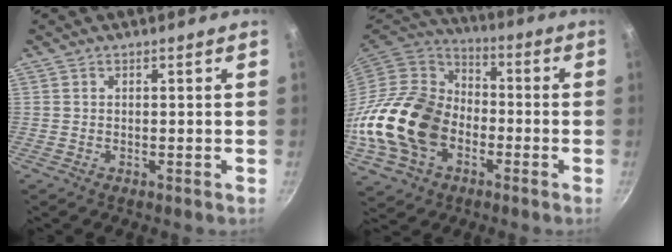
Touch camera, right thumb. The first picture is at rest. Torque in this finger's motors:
{"motor_torque": [2.42, 2.59, 1.93, -0.85, 0.27]}